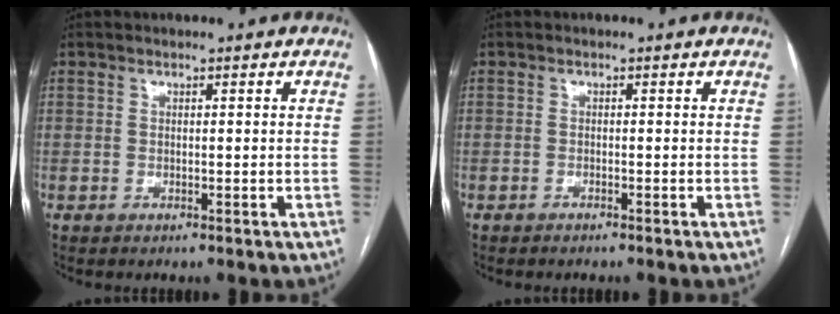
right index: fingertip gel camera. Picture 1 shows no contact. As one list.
[{"total": 0.6, "force": [-0.5, -0.1, 0.2], "torque": [-0.005, 0.000, -0.011]}]